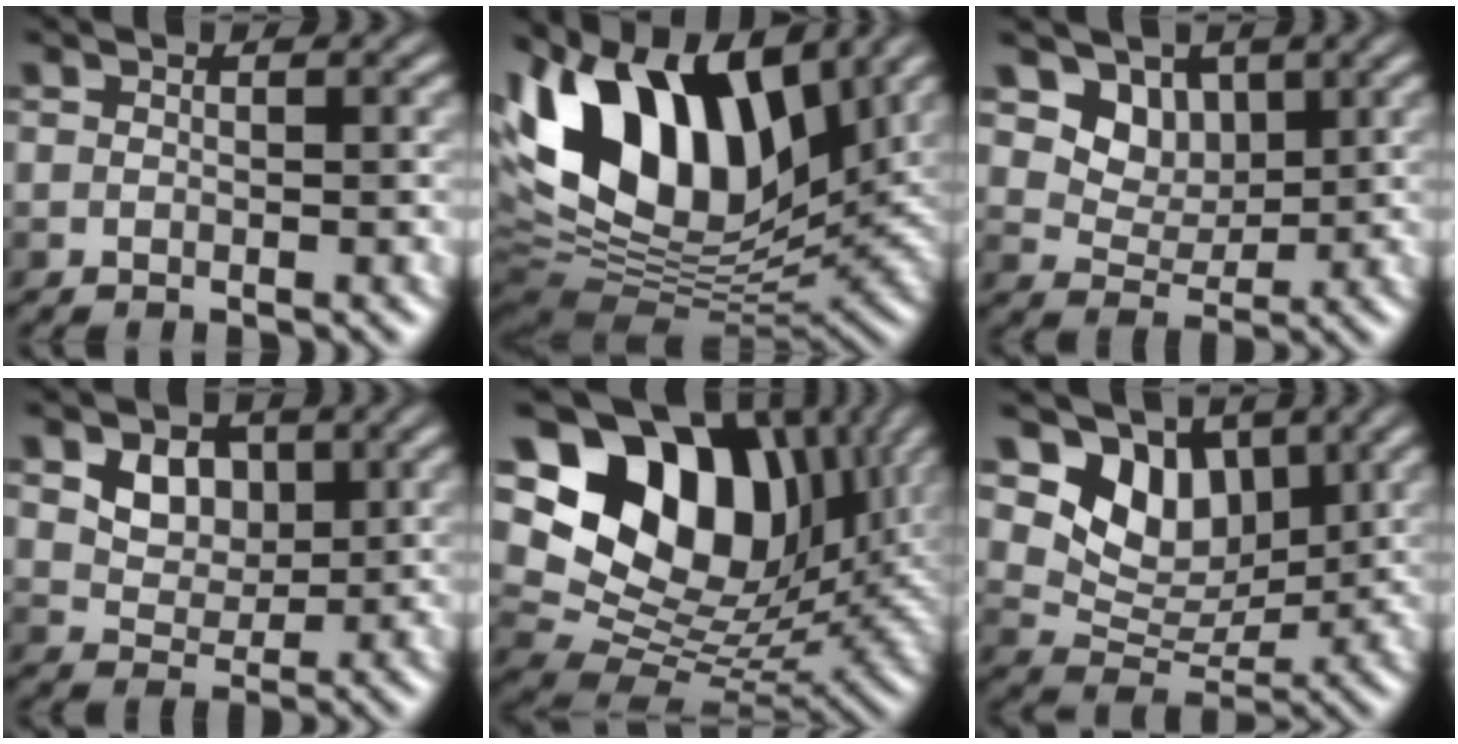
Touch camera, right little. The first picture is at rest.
{"total": 14.0, "force": [4.8, 8.5, 10.0], "torque": [-0.198, 0.039, 0.070]}
{"total": 4.0, "force": [1.9, 2.9, 1.9], "torque": [-0.041, -0.010, 0.031]}
{"total": 3.1, "force": [0.7, 2.5, 1.7], "torque": [-0.037, -0.005, 0.006]}
{"total": 15.7, "force": [6.2, 10.7, 9.6], "torque": [-0.181, 0.039, 0.116]}
{"total": 6.3, "force": [2.9, 4.5, 3.3], "torque": [-0.058, -0.010, 0.051]}